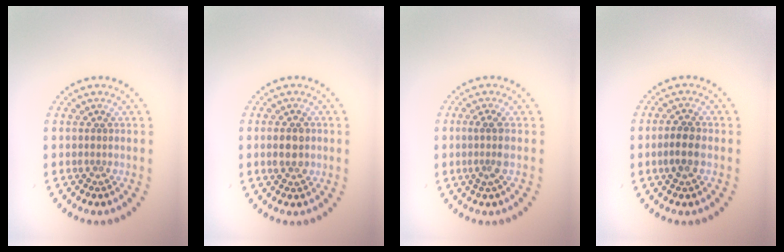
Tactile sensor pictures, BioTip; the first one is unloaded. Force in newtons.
{"total": 2.6, "press": 2.6, "slide": 0.1}
{"total": 1.8, "press": 1.5, "slide": 1.1}
{"total": 2.4, "press": 2.4, "slide": 0.6}